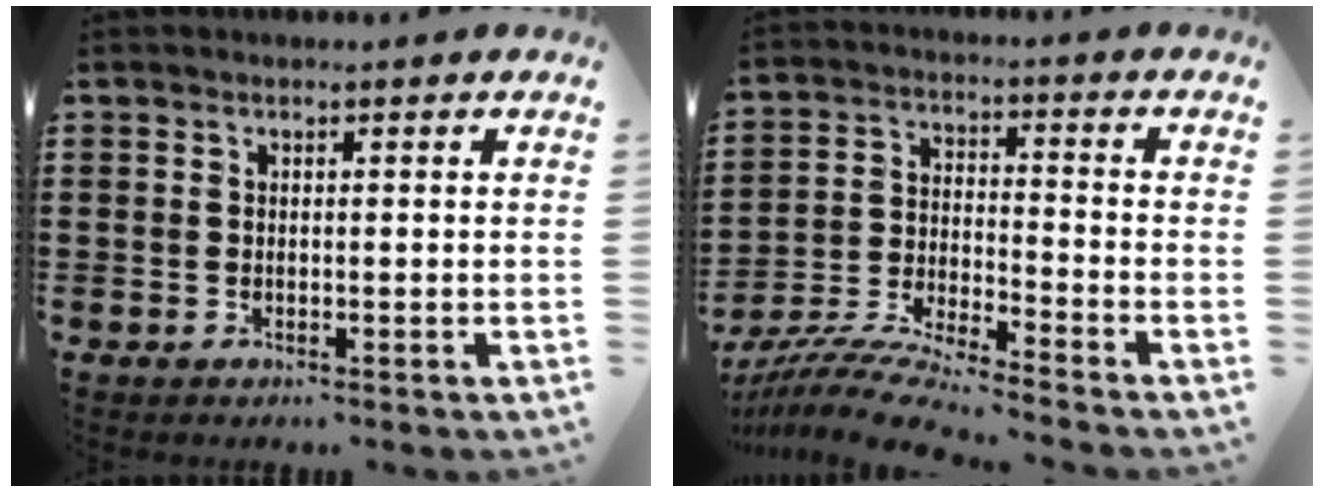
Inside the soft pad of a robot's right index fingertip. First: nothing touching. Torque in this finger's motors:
{"motor_torque": [2.14, 0.00, -0.07, -0.01]}